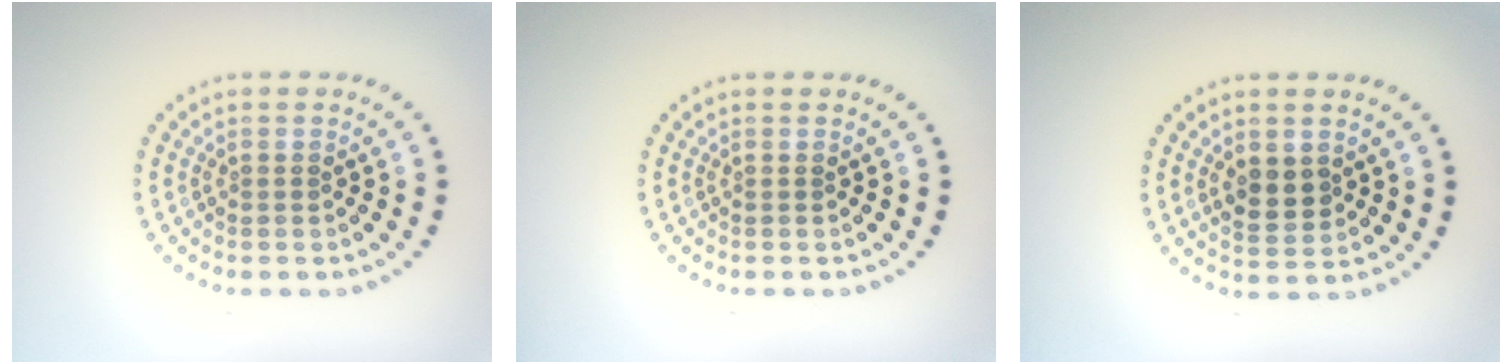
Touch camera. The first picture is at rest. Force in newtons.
{"total": 0.0}
{"total": 2.6, "press": 2.6, "slide": 0.5}